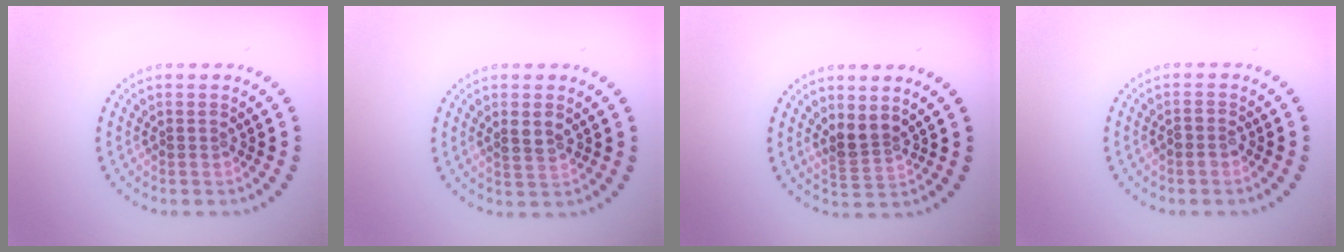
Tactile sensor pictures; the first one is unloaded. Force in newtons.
{"total": 1.6, "press": 1.6, "slide": 0.4}
{"total": 2.3, "press": 1.8, "slide": 1.5}
{"total": 1.0, "press": 0.9, "slide": 0.5}